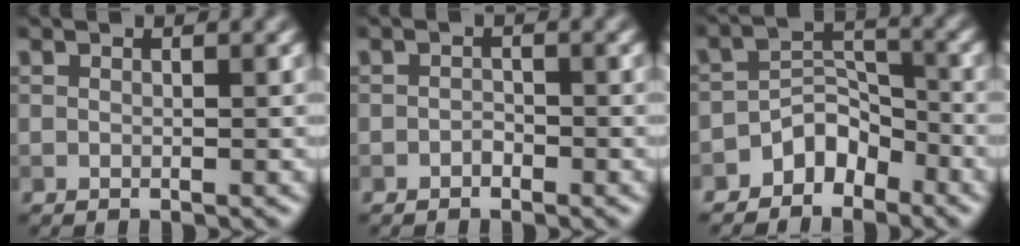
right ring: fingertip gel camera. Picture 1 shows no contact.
{"total": 0.8, "force": [-0.6, 0.5, 0.3], "torque": [-0.005, 0.000, -0.011]}
{"total": 3.6, "force": [-2.5, 2.2, 1.2], "torque": [-0.007, 0.013, -0.047]}